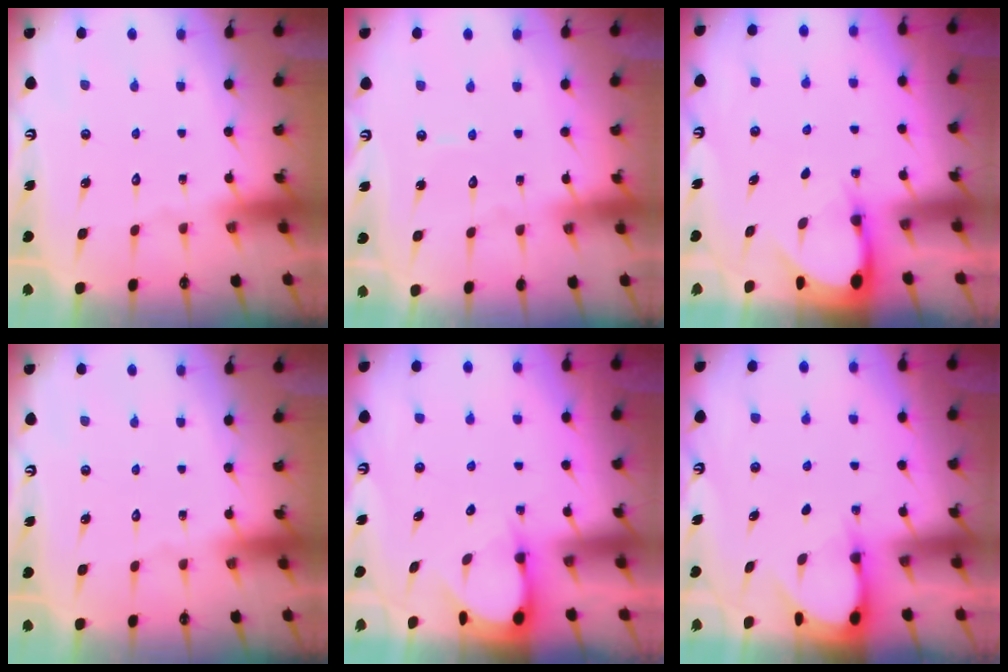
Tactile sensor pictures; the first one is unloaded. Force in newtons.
{"total": 3.7, "press": 3.7, "slide": 0.4}
{"total": 3.4, "press": 3.4, "slide": 0.2}
{"total": 0.0}
{"total": 3.5, "press": 3.5, "slide": 0.4}
{"total": 3.3, "press": 3.3, "slide": 0.4}